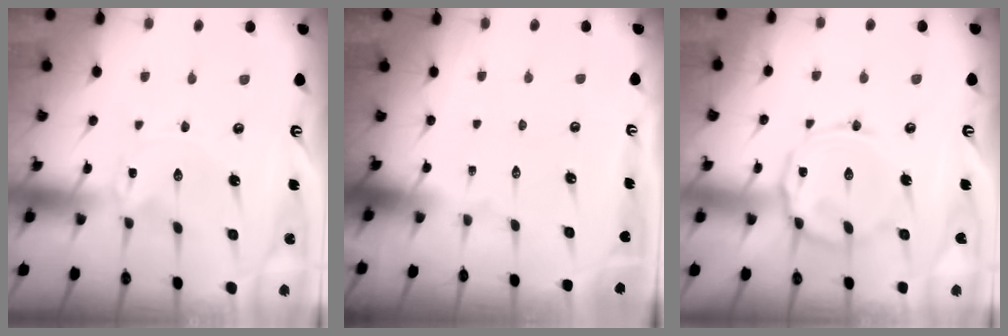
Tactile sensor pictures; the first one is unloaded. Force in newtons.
{"total": 0.0}
{"total": 9.3, "press": 9.2, "slide": 0.8}